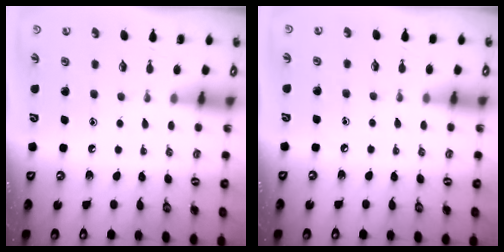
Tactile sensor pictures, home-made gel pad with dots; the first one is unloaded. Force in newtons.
{"total": 2.2, "press": 2.2, "slide": 0.3}